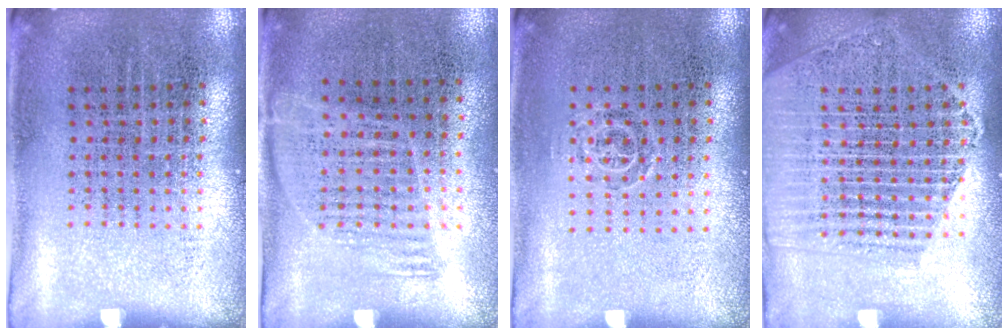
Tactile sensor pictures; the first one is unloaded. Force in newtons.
{"total": 1.1, "press": 0.9, "slide": 0.6}
{"total": 0.7, "press": 0.5, "slide": 0.5}
{"total": 1.9, "press": 1.8, "slide": 0.7}